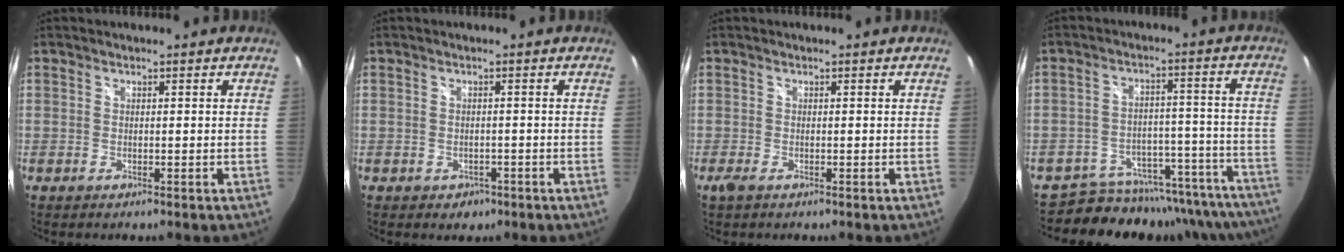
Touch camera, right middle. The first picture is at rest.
{"total": 2.6, "force": [-1.2, 2.1, 0.9], "torque": [-0.020, -0.004, -0.013]}
{"total": 1.1, "force": [-0.6, 0.2, 0.9], "torque": [-0.020, -0.004, -0.013]}
{"total": 19.5, "force": [-18.0, 6.6, 3.5], "torque": [-0.054, 0.040, -0.227]}